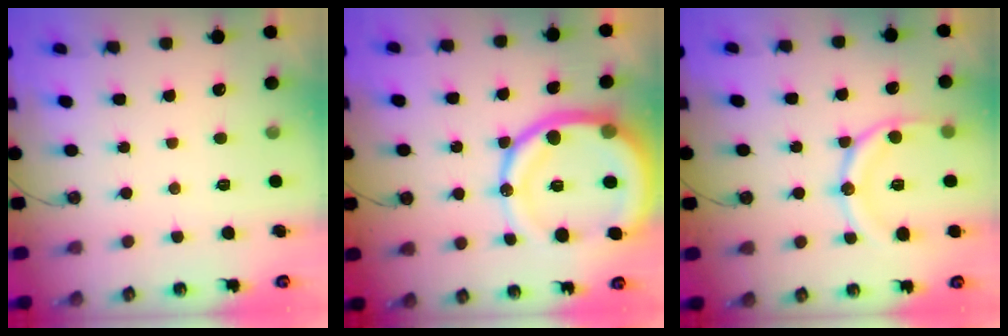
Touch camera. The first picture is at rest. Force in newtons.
{"total": 21.2, "press": 21.0, "slide": 3.0}
{"total": 13.4, "press": 13.3, "slide": 1.5}